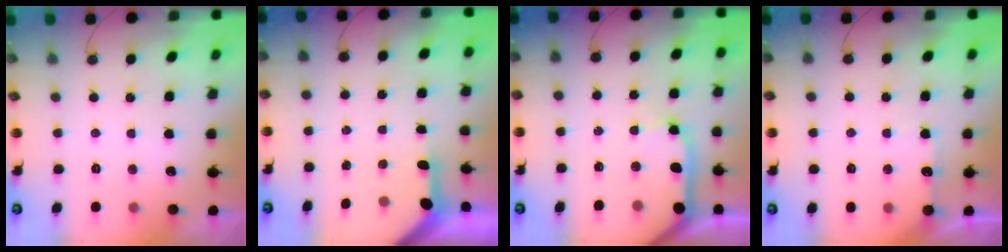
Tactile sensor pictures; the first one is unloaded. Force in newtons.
{"total": 3.5, "press": 3.5, "slide": 0.4}
{"total": 10.8, "press": 10.7, "slide": 1.4}
{"total": 4.7, "press": 4.7, "slide": 0.6}